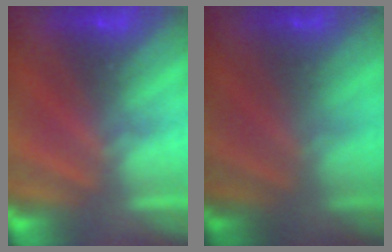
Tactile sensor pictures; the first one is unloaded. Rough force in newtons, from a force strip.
{"total": 1.0}